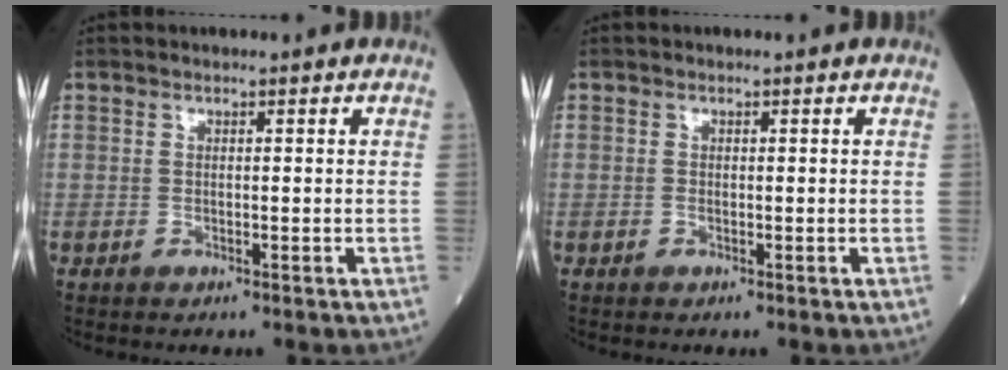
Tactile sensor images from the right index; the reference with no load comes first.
{"total": 0.0}